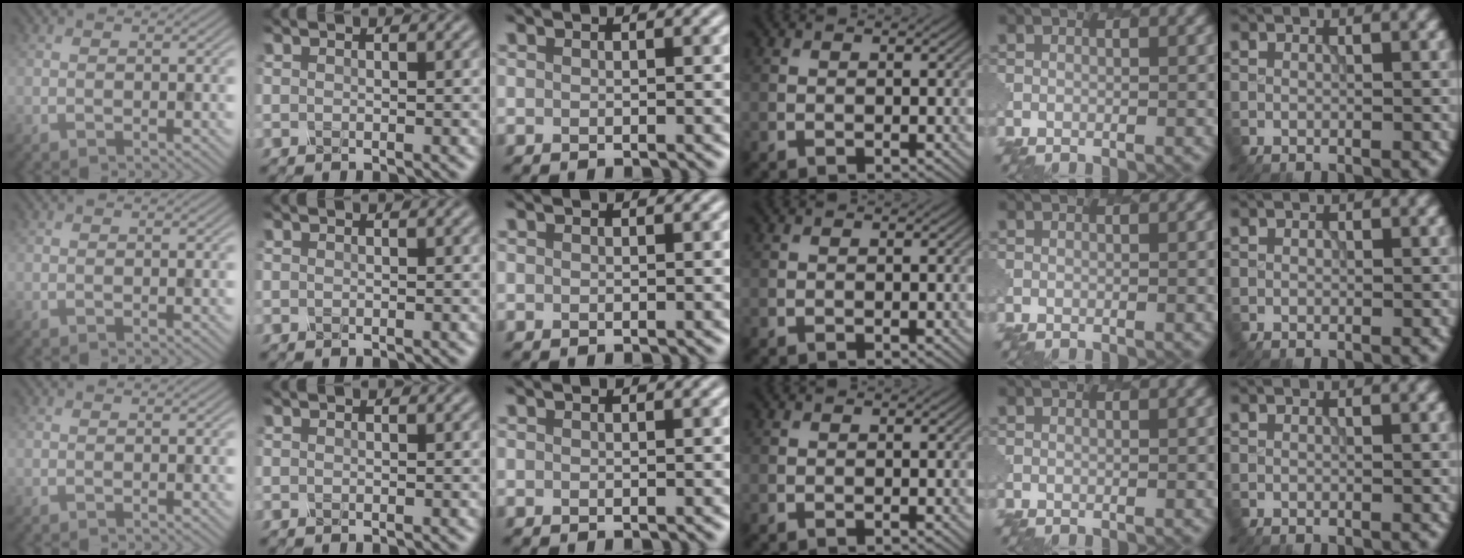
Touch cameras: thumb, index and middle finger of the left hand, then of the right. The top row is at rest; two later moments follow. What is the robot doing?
{"motion": "dispense", "object": "dispenser bottle"}